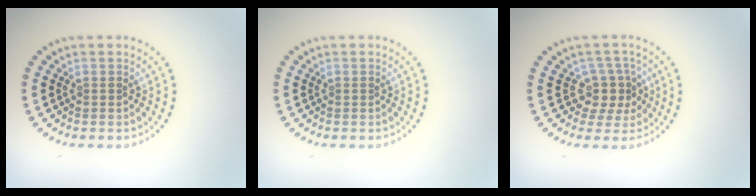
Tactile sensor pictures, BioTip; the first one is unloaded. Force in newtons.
{"total": 0.0}
{"total": 2.9, "press": 2.3, "slide": 1.8}